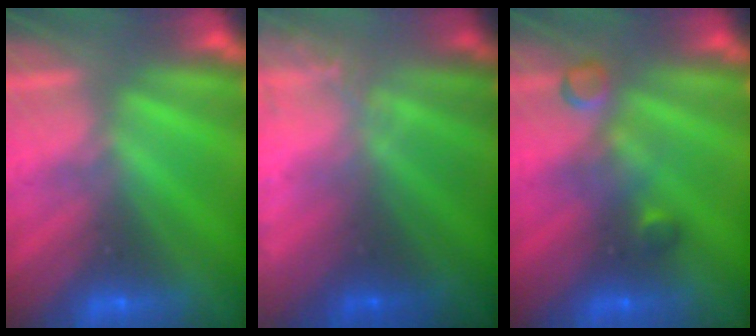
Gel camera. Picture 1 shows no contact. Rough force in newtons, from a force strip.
{"total": 5.8}
{"total": 3.1}